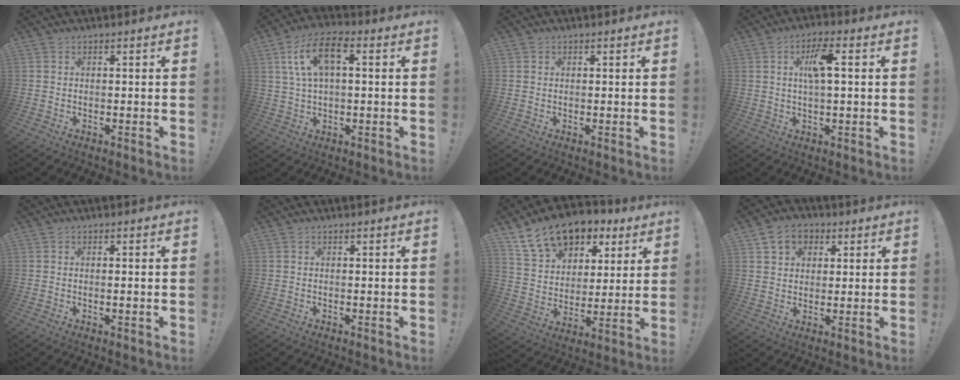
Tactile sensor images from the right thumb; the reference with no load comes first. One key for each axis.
{"total": 11.0, "fx": 3.1, "fy": 5.5, "fz": 9.0, "tx": -0.173, "ty": 0.007, "tz": 0.059}
{"total": 0.6, "fx": 0.3, "fy": 0.5, "fz": -0.1, "tx": 0.009, "ty": -0.001, "tz": 0.005}
{"total": 8.1, "fx": 1.8, "fy": 2.4, "fz": 7.5, "tx": -0.116, "ty": 0.003, "tz": 0.023}
{"total": 1.2, "fx": -0.1, "fy": -0.3, "fz": 1.2, "tx": -0.022, "ty": 0.000, "tz": -0.003}
{"total": 0.5, "fx": -0.1, "fy": 0.1, "fz": -0.5, "tx": 0.004, "ty": 0.003, "tz": 0.001}
{"total": 15.7, "fx": 10.1, "fy": 10.2, "fz": 6.5, "tx": -0.105, "ty": -0.057, "tz": 0.188}
{"total": 8.2, "fx": 3.8, "fy": 6.5, "fz": 3.3, "tx": -0.044, "ty": -0.010, "tz": 0.074}